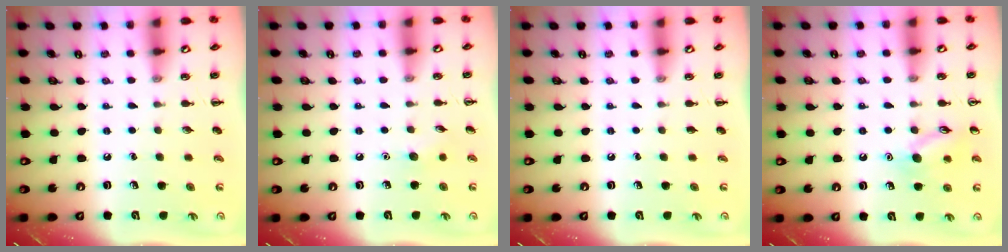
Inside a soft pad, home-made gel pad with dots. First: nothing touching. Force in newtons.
{"total": 5.0, "press": 4.9, "slide": 1.4}
{"total": 0.0}
{"total": 10.4, "press": 10.3, "slide": 1.0}